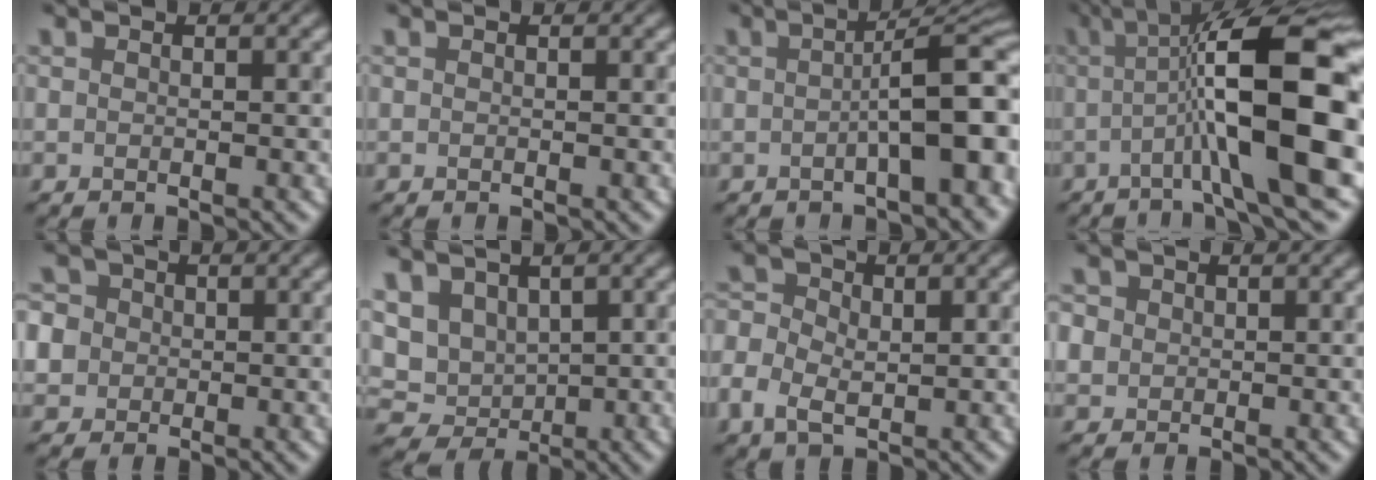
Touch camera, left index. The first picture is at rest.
{"total": 0.0}
{"total": 8.8, "force": [-0.8, 2.9, 8.3], "torque": [-0.104, 0.009, -0.012]}
{"total": 13.6, "force": [-0.8, 3.0, 13.2], "torque": [-0.185, 0.019, -0.021]}
{"total": 6.9, "force": [1.4, 6.2, 2.6], "torque": [-0.062, 0.036, -0.003]}
{"total": 7.5, "force": [2.3, 5.8, 4.2], "torque": [-0.079, 0.011, 0.040]}
{"total": 4.1, "force": [-0.7, 3.1, 2.5], "torque": [-0.053, -0.001, -0.015]}
{"total": 3.0, "force": [1.1, 2.6, 1.1], "torque": [-0.033, 0.014, 0.019]}